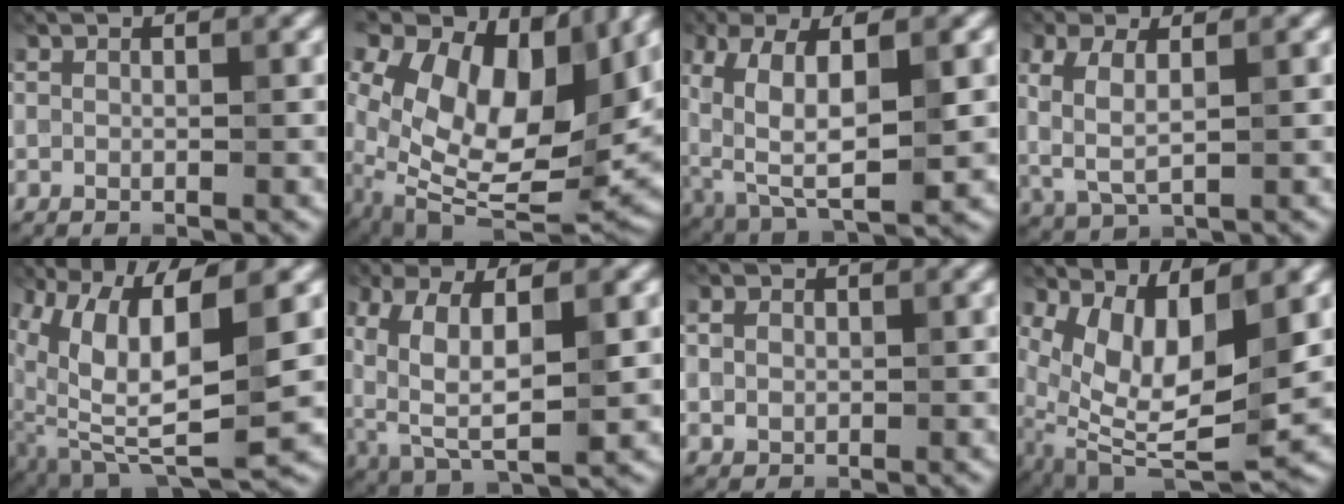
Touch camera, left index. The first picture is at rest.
{"total": 14.9, "force": [4.3, 8.8, 11.2], "torque": [-0.233, 0.004, 0.093]}
{"total": 8.7, "force": [0.6, 3.8, 7.8], "torque": [-0.158, -0.003, 0.017]}
{"total": 3.3, "force": [0.5, 1.4, 2.9], "torque": [-0.080, -0.004, 0.022]}
{"total": 10.5, "force": [1.1, 3.9, 9.7], "torque": [-0.193, -0.021, 0.038]}
{"total": 7.5, "force": [0.5, 3.3, 6.7], "torque": [-0.141, -0.002, 0.018]}
{"total": 1.0, "force": [0.0, 1.0, 0.1], "torque": [-0.007, -0.002, 0.010]}
{"total": 7.9, "force": [1.2, 3.3, 7.1], "torque": [-0.159, -0.018, 0.035]}